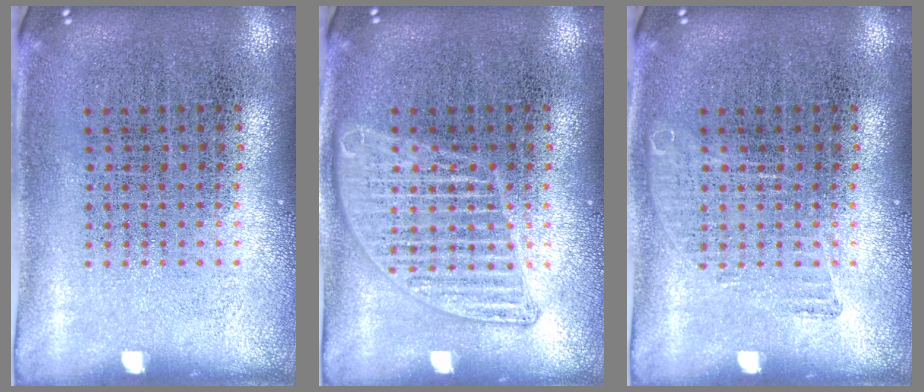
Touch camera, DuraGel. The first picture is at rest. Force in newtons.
{"total": 2.2, "press": 2.2, "slide": 0.4}
{"total": 0.8, "press": 0.8, "slide": 0.1}